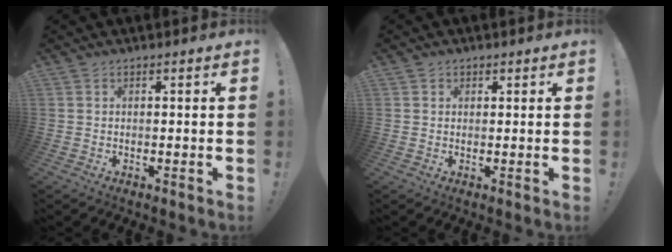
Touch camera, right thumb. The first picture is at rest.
{"total": 1.2, "force": [0.7, 1.0, 0.1], "torque": [0.004, -0.002, 0.012]}